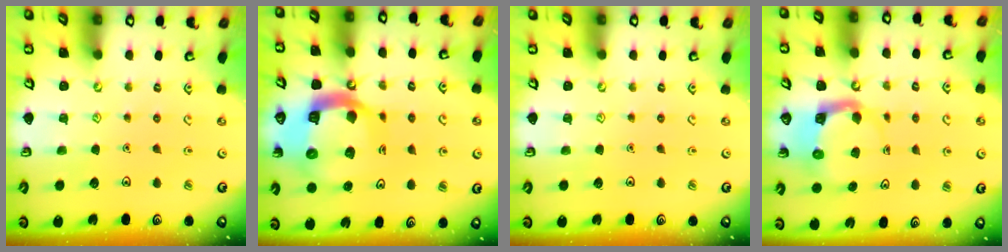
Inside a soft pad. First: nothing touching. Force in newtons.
{"total": 15.5, "press": 15.4, "slide": 1.9}
{"total": 0.0}
{"total": 3.7, "press": 3.6, "slide": 0.7}